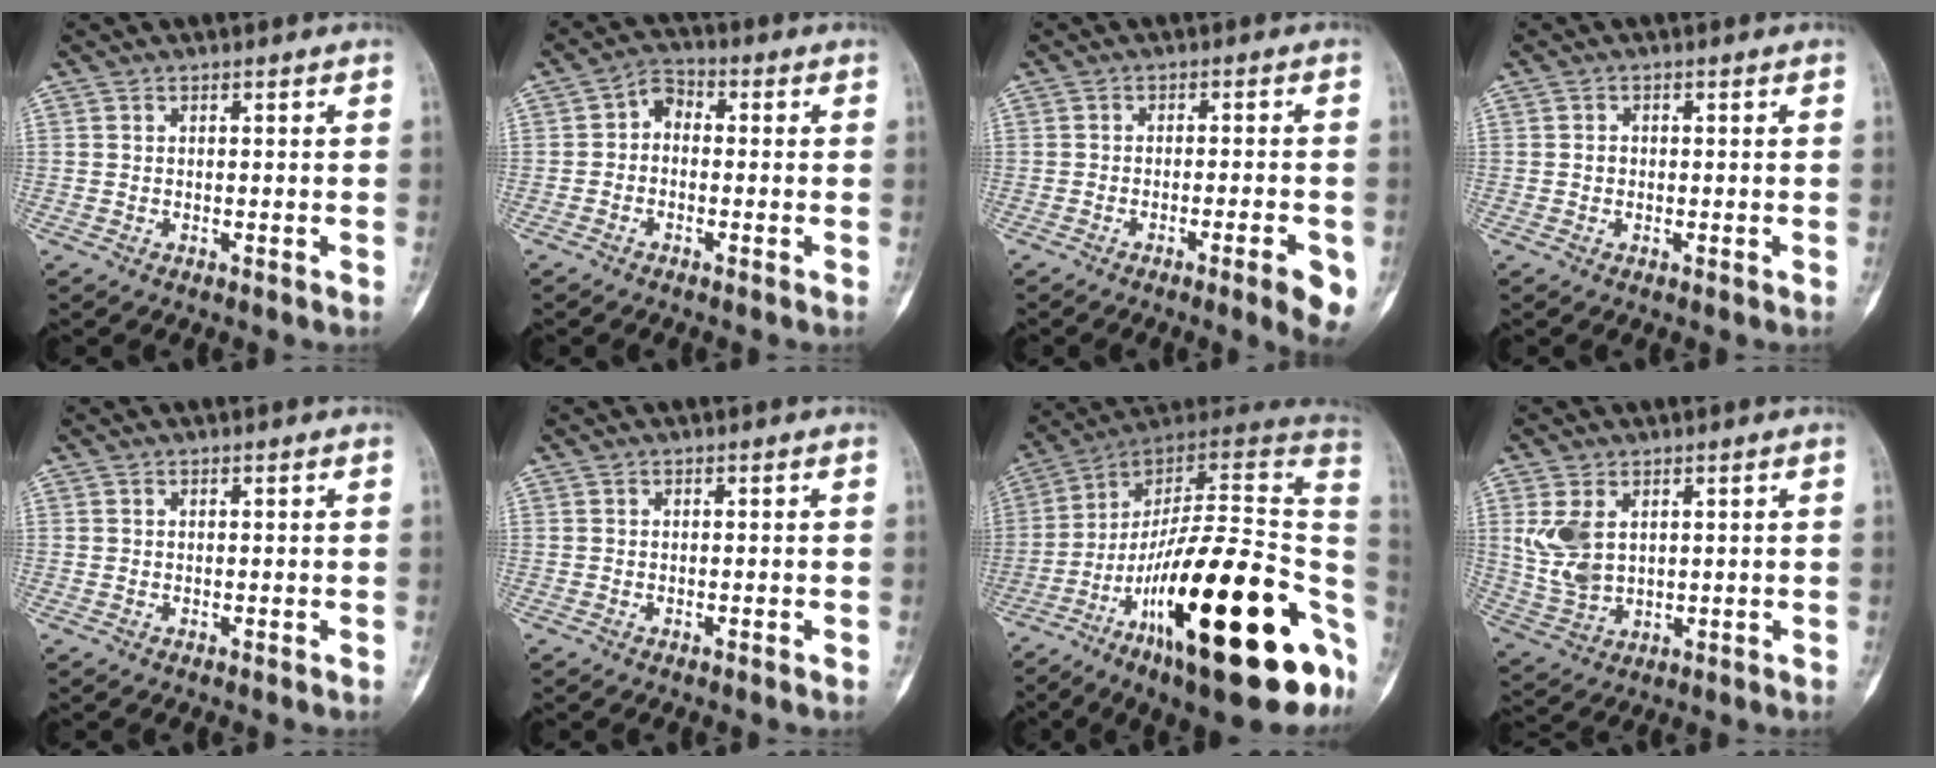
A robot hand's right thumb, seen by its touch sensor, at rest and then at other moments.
{"total": 4.1, "force": [-0.4, 3.1, 2.7], "torque": [-0.024, 0.018, -0.023]}
{"total": 6.4, "force": [-3.0, 1.0, 5.5], "torque": [-0.066, 0.002, -0.040]}
{"total": 1.0, "force": [-0.1, 0.9, 0.4], "torque": [0.002, 0.004, -0.003]}
{"total": 0.0}
{"total": 0.0}
{"total": 33.2, "force": [-10.9, 10.2, 29.7], "torque": [-0.376, 0.060, -0.175]}
{"total": 8.2, "force": [2.2, 5.2, 5.8], "torque": [-0.120, -0.010, 0.060]}